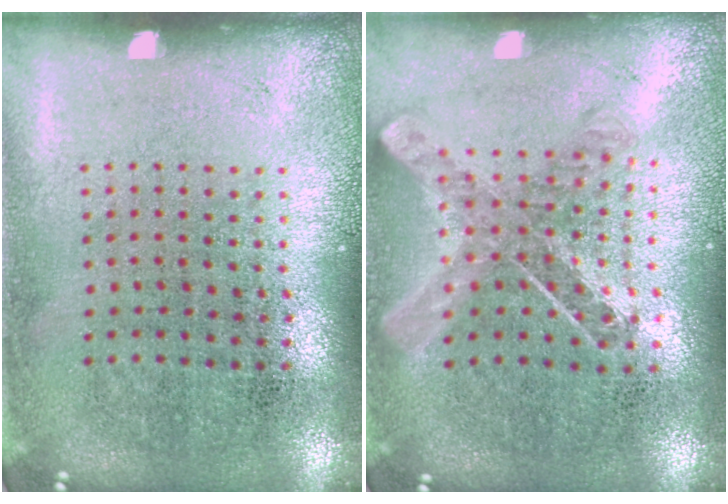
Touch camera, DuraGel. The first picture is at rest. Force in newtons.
{"total": 0.9, "press": 0.8, "slide": 0.2}